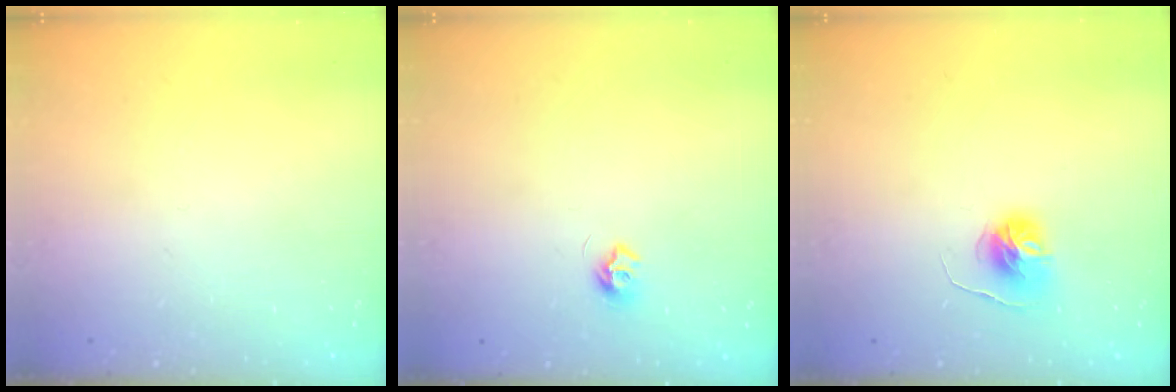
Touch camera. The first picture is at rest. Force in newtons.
{"total": 6.4, "press": 6.3, "slide": 0.6}
{"total": 6.4, "press": 6.4, "slide": 0.6}